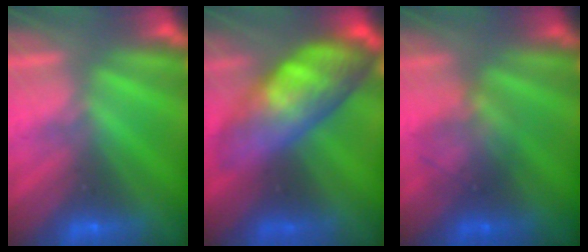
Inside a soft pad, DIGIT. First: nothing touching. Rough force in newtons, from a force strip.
{"total": 9.0}
{"total": 1.7}